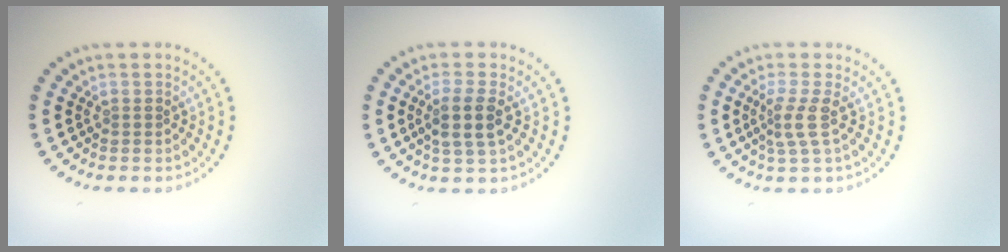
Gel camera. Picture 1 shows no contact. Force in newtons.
{"total": 2.8, "press": 2.5, "slide": 1.1}
{"total": 2.3, "press": 1.6, "slide": 1.6}